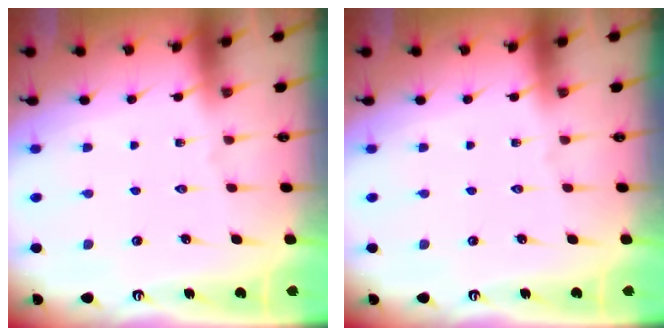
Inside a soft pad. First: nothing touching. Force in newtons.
{"total": 0.0}